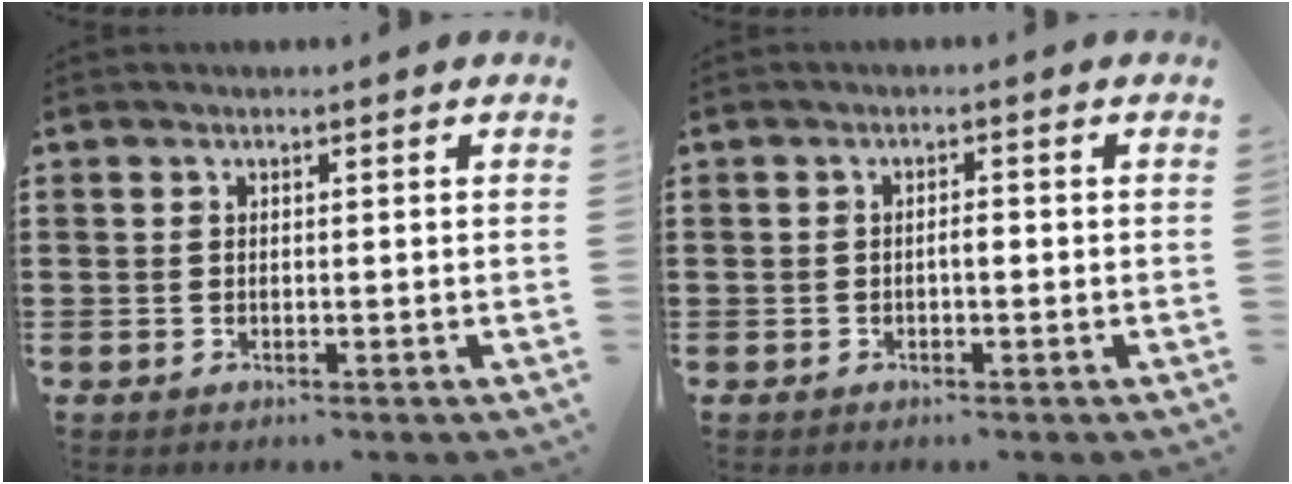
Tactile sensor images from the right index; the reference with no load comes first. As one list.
[{"total": 1.4, "force": [-0.4, 0.4, 1.3], "torque": [-0.025, -0.001, -0.008]}]